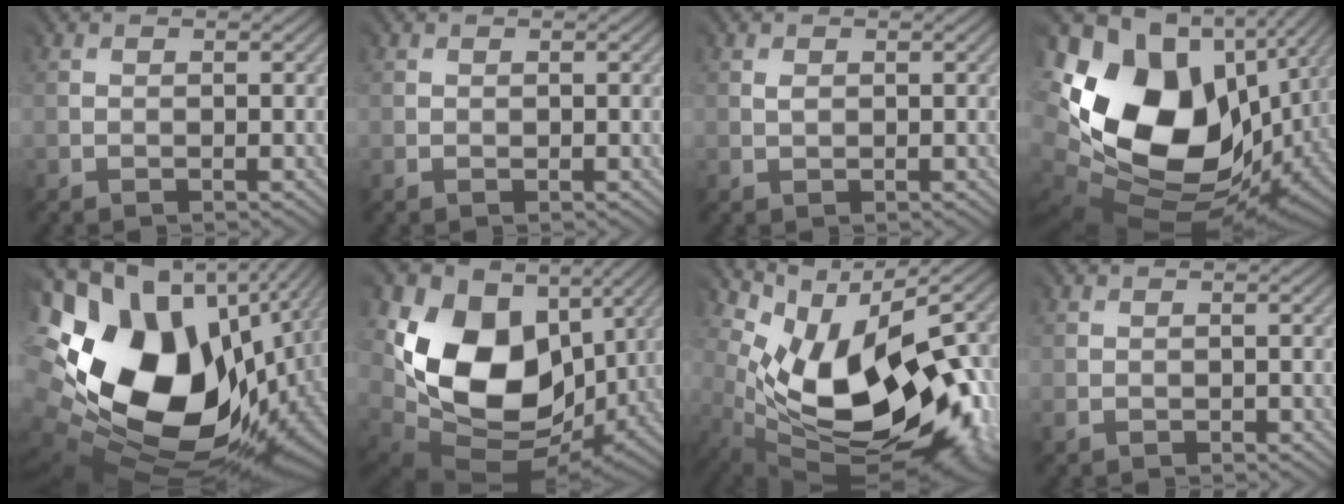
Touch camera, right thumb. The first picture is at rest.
{"total": 0.5, "force": [0.0, 0.4, 0.3], "torque": [-0.001, 0.001, 0.002]}
{"total": 1.0, "force": [0.8, 0.5, 0.1], "torque": [-0.004, 0.001, 0.017]}
{"total": 19.4, "force": [0.8, 14.1, 13.3], "torque": [-0.317, -0.044, 0.063]}
{"total": 20.2, "force": [-0.4, 13.7, 14.9], "torque": [-0.330, -0.069, 0.030]}
{"total": 15.2, "force": [2.8, 11.6, 9.4], "torque": [-0.189, -0.025, 0.071]}
{"total": 14.2, "force": [-1.3, 7.2, 12.1], "torque": [-0.174, -0.024, -0.009]}
{"total": 0.0}